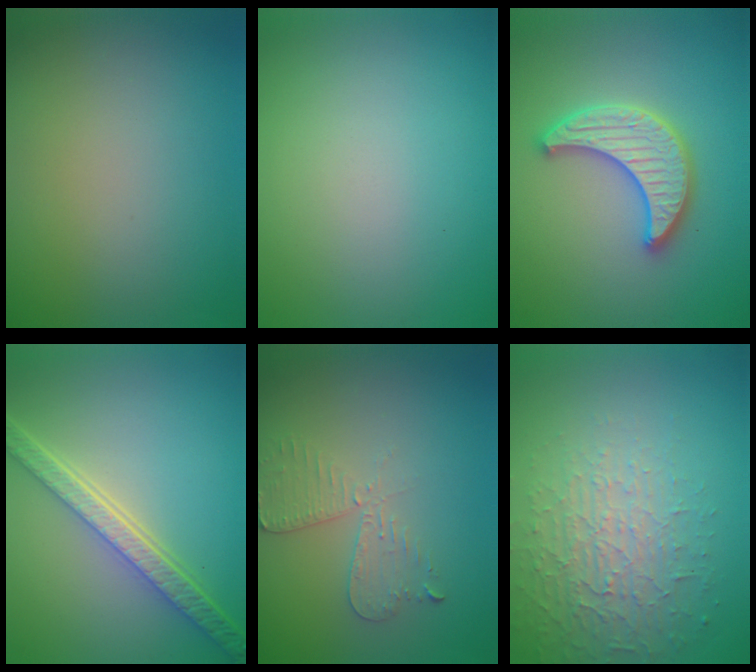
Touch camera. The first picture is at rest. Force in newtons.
{"total": 0.0}
{"total": 5.2, "press": 5.1, "slide": 0.8}
{"total": 5.6, "press": 4.3, "slide": 3.7}
{"total": 2.7, "press": 2.4, "slide": 1.1}
{"total": 3.7, "press": 3.3, "slide": 1.6}